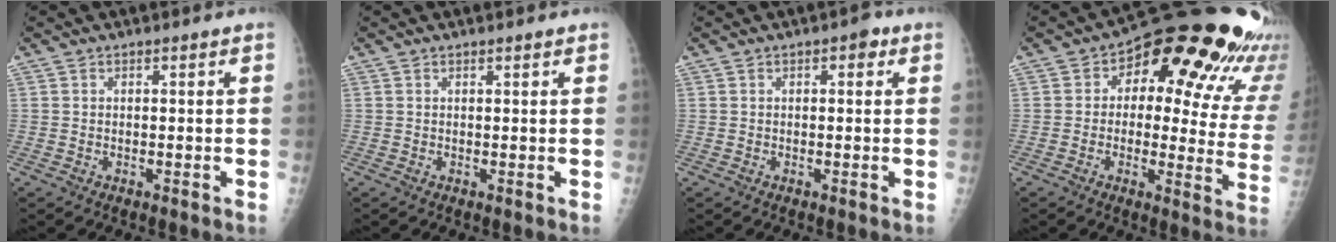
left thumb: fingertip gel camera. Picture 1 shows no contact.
{"total": 0.8, "force": [0.7, 0.1, 0.3], "torque": [-0.004, -0.003, 0.011]}
{"total": 2.1, "force": [1.0, 1.1, 1.5], "torque": [-0.012, 0.001, 0.009]}
{"total": 23.1, "force": [11.7, 11.2, 16.5], "torque": [-0.161, -0.016, 0.130]}